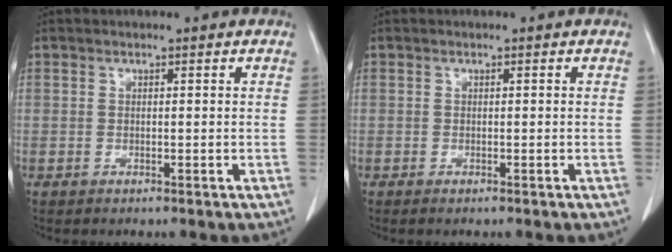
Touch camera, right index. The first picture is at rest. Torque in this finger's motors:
{"motor_torque": [0.01, -0.01, 0.03, 0.01]}